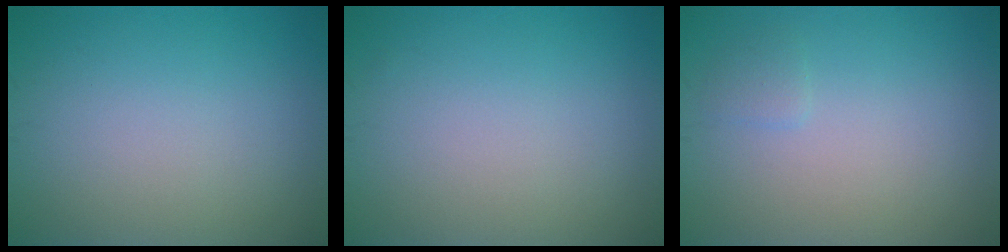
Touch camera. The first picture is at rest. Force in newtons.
{"total": 0.0}
{"total": 0.8, "press": 0.8, "slide": 0.1}